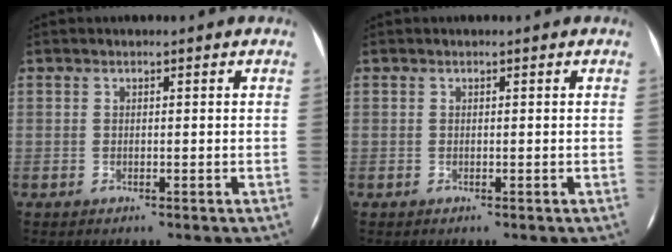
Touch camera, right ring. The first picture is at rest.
{"total": 0.0}